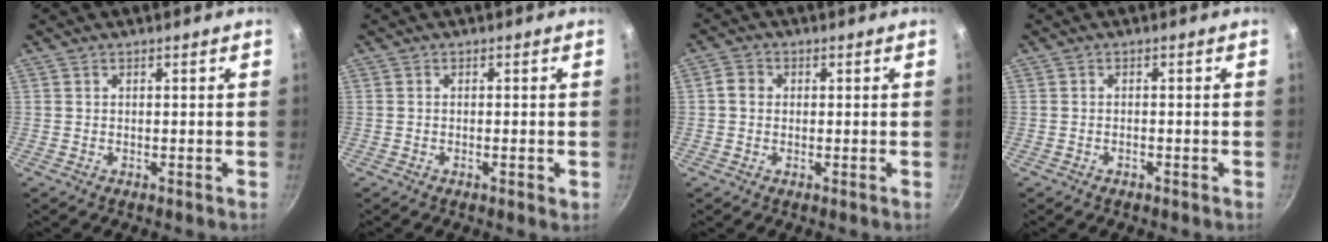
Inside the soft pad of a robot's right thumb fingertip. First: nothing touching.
{"total": 1.4, "force": [-0.5, 0.4, 1.2], "torque": [-0.024, 0.002, -0.011]}
{"total": 2.8, "force": [0.1, 2.4, 1.3], "torque": [-0.019, 0.006, -0.005]}
{"total": 0.8, "force": [-0.6, 0.3, 0.5], "torque": [-0.012, 0.007, -0.011]}